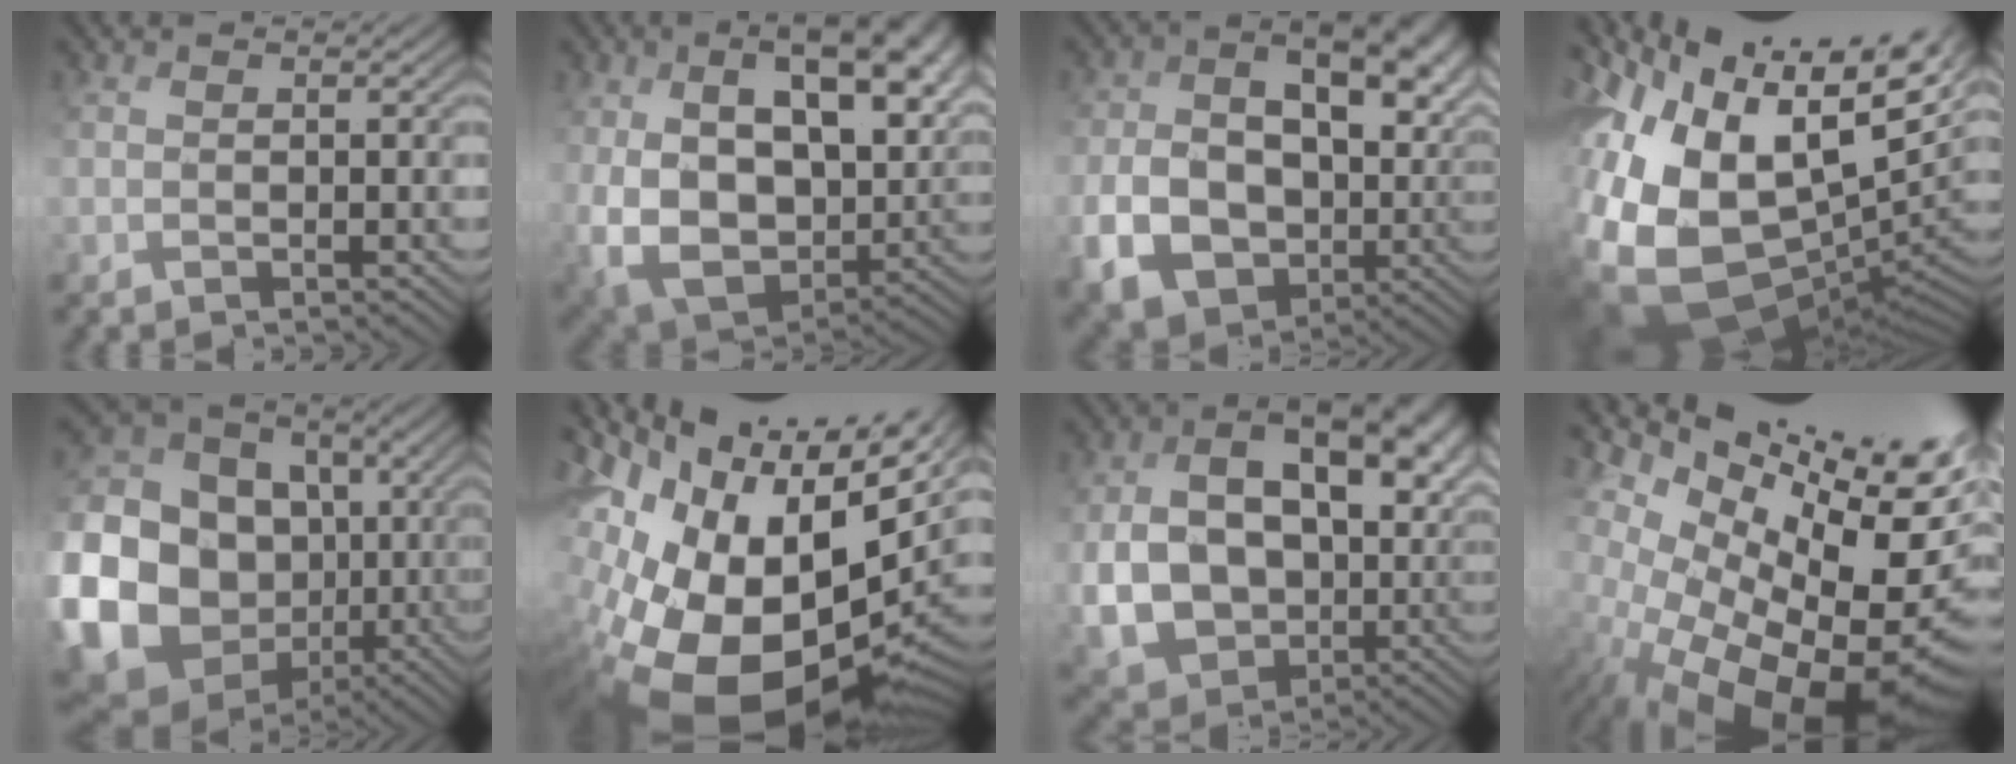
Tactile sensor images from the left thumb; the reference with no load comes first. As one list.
[{"total": 18.8, "force": [3.7, 12.1, 13.9], "torque": [-0.235, -0.019, 0.086]}, {"total": 15.8, "force": [0.2, 11.7, 10.5], "torque": [-0.179, -0.023, 0.027]}, {"total": 20.1, "force": [0.5, 11.9, 16.2], "torque": [-0.317, -0.036, 0.049]}, {"total": 25.6, "force": [-3.4, 22.6, 11.6], "torque": [-0.341, -0.043, -0.067]}, {"total": 21.7, "force": [-2.9, 14.7, 15.7], "torque": [-0.293, -0.048, -0.004]}, {"total": 15.8, "force": [1.9, 11.5, 10.7], "torque": [-0.187, -0.010, 0.055]}, {"total": 18.8, "force": [-2.7, 11.7, 14.5], "torque": [-0.211, -0.011, -0.002]}]